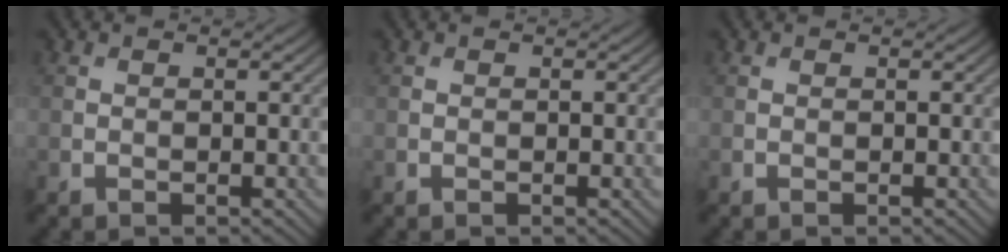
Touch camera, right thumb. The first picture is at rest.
{"total": 0.0}
{"total": 0.0}